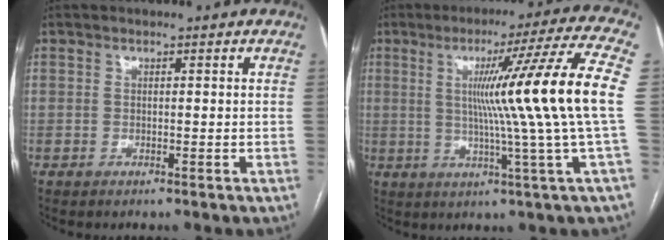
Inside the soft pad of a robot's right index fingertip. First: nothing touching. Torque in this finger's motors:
{"motor_torque": [1.90, 0.24, 0.81, 0.21]}